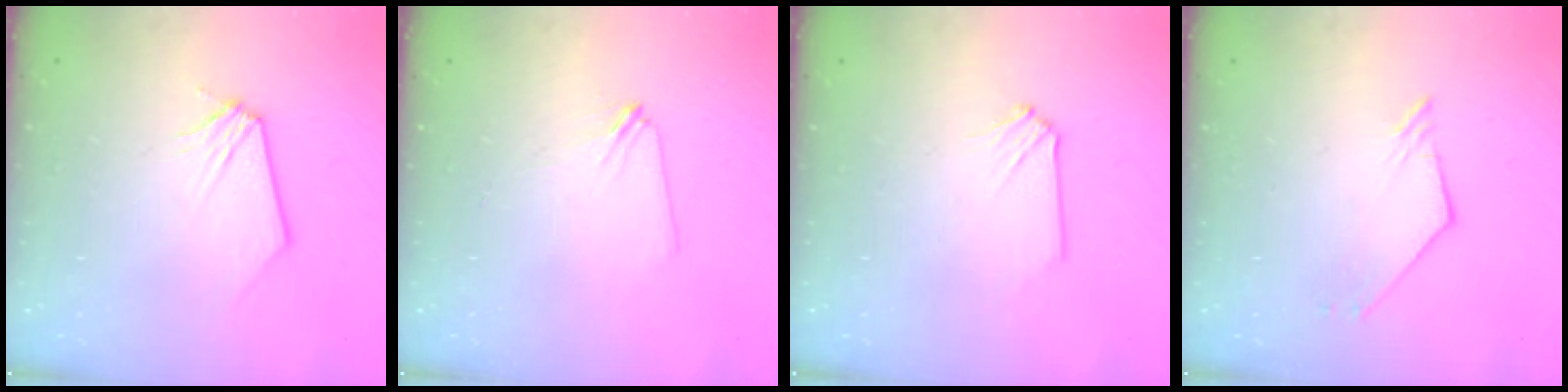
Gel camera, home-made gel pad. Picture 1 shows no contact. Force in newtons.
{"total": 1.8, "press": 1.7, "slide": 0.4}
{"total": 0.0}
{"total": 2.1, "press": 2.1, "slide": 0.1}